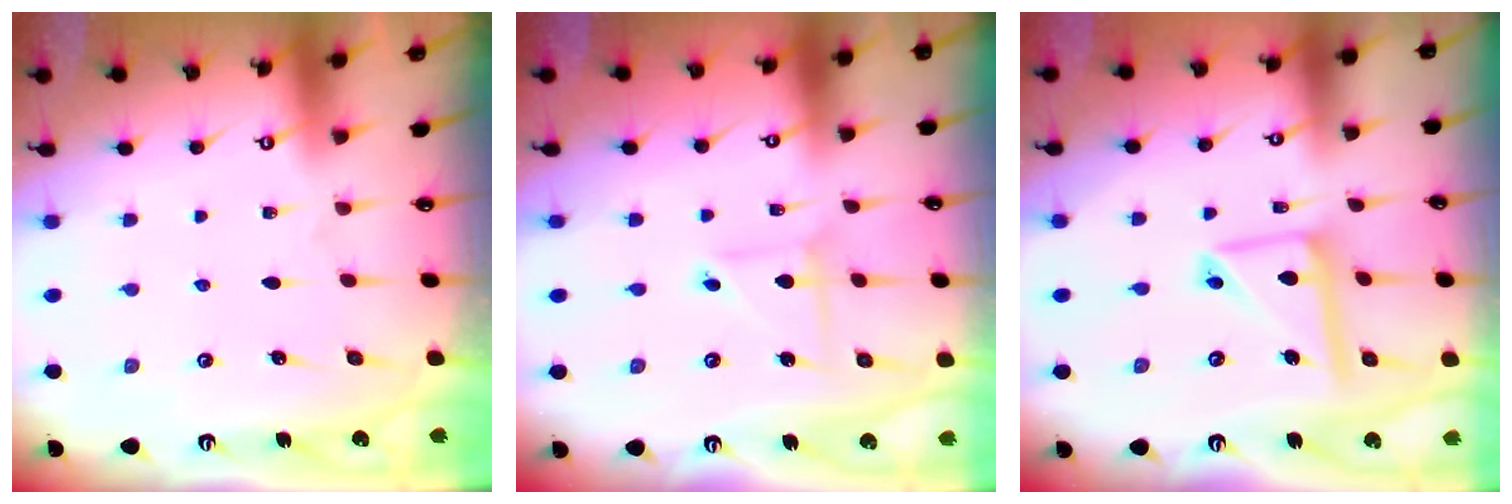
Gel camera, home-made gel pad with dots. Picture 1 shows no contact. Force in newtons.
{"total": 2.8, "press": 2.8, "slide": 0.3}
{"total": 11.7, "press": 11.6, "slide": 1.2}